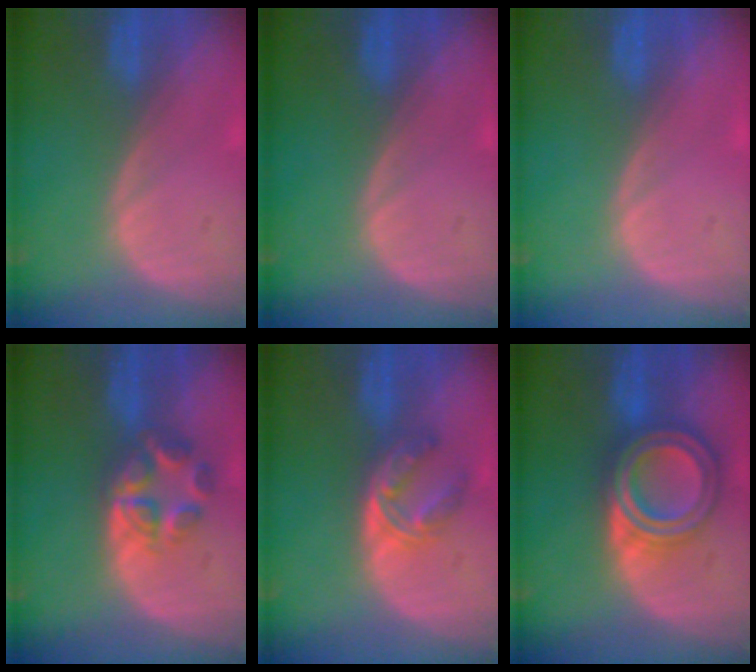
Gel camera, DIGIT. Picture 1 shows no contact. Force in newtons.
{"total": 0.0}
{"total": 0.0}
{"total": 5.9, "press": 5.4, "slide": 2.2}
{"total": 5.9, "press": 4.8, "slide": 3.4}
{"total": 8.0, "press": 8.0, "slide": 0.5}